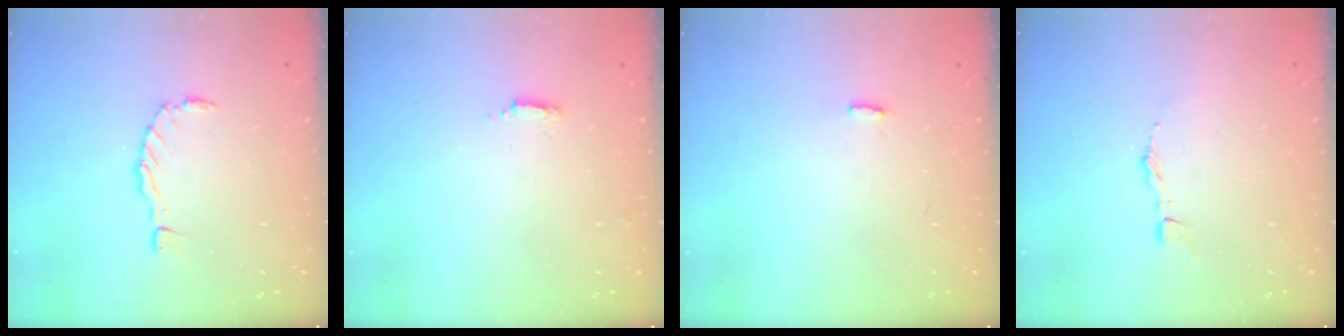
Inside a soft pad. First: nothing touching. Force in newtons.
{"total": 2.0, "press": 2.0, "slide": 0.4}
{"total": 3.4, "press": 3.4, "slide": 0.4}
{"total": 1.4, "press": 1.4, "slide": 0.1}